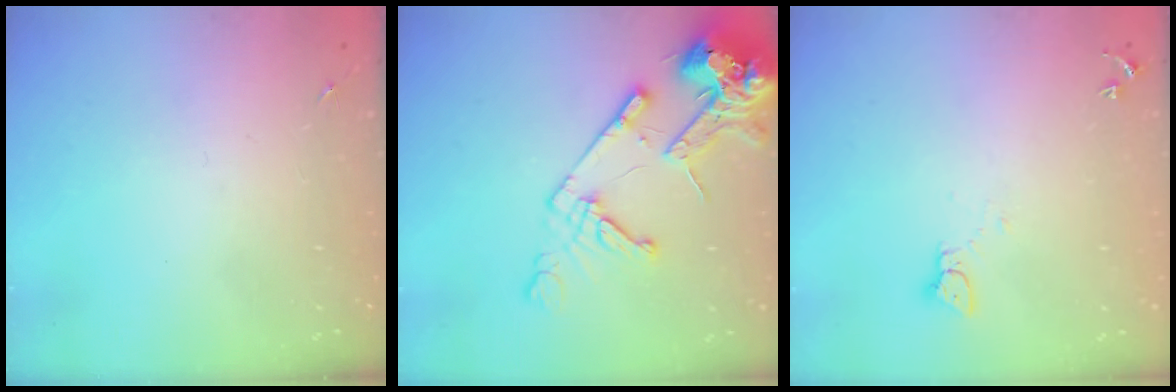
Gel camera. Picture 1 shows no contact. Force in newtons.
{"total": 16.9, "press": 16.7, "slide": 2.4}
{"total": 2.1, "press": 2.1, "slide": 0.2}